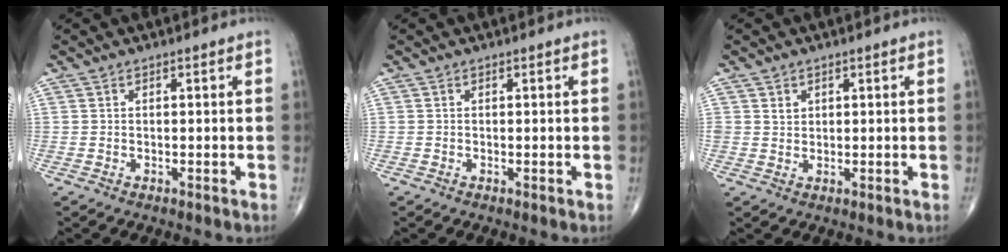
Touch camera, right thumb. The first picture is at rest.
{"total": 0.0}
{"total": 1.8, "force": [0.8, 1.5, 0.5], "torque": [0.003, -0.005, 0.014]}